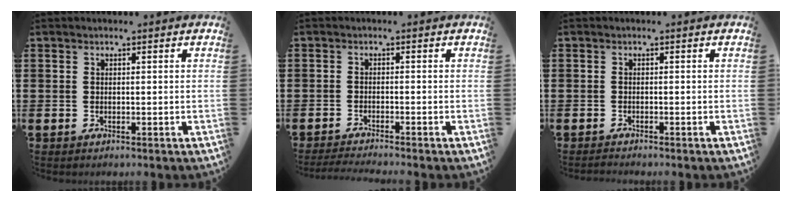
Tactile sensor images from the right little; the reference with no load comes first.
{"total": 1.4, "force": [-1.3, -0.2, 0.5], "torque": [-0.007, 0.002, -0.025]}
{"total": 0.5, "force": [-0.5, 0.0, 0.1], "torque": [-0.001, -0.003, -0.011]}